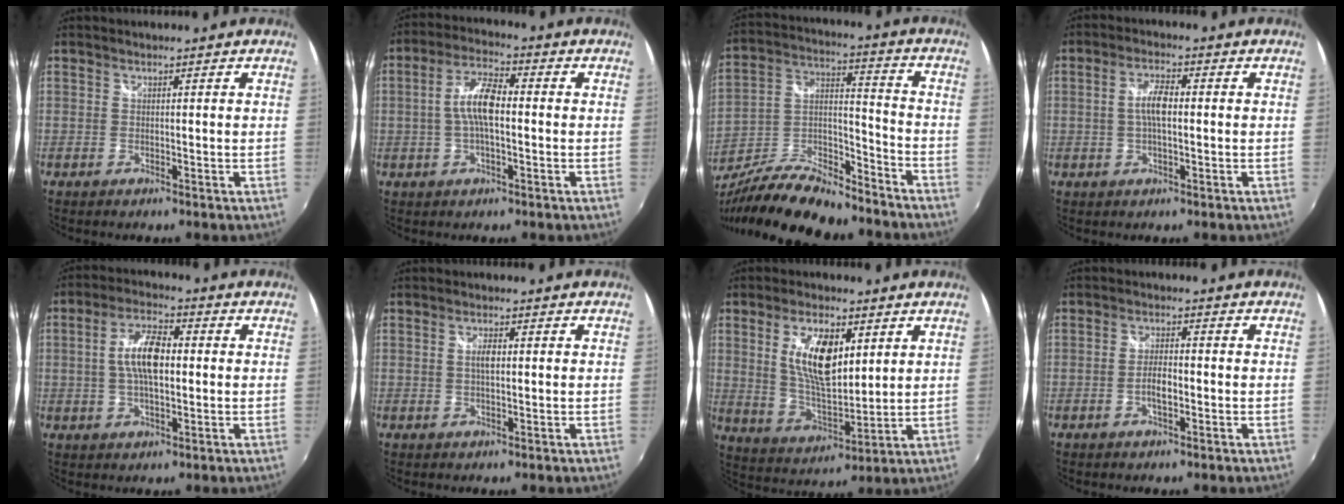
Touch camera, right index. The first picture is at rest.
{"total": 7.4, "force": [-0.5, 2.6, 6.9], "torque": [-0.139, 0.015, -0.014]}
{"total": 19.4, "force": [-14.5, 6.4, 11.2], "torque": [-0.227, -0.008, -0.249]}
{"total": 4.5, "force": [-0.1, 1.7, 4.2], "torque": [-0.082, 0.008, -0.003]}
{"total": 8.5, "force": [0.3, 3.7, 7.6], "torque": [-0.146, 0.013, 0.003]}
{"total": 1.5, "force": [0.2, 0.7, 1.3], "torque": [-0.024, 0.002, 0.002]}
{"total": 12.0, "force": [4.1, 5.5, 9.9], "torque": [-0.181, 0.002, 0.083]}
{"total": 3.3, "force": [-1.2, 1.2, 2.9], "torque": [-0.058, 0.003, -0.023]}